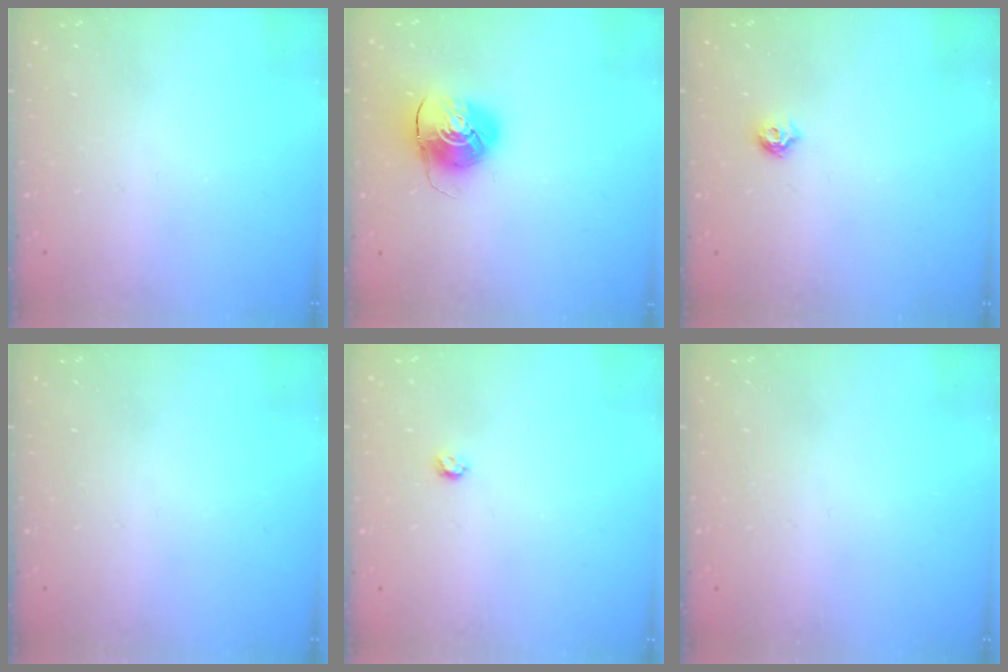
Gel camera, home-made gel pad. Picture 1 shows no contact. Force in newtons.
{"total": 9.1, "press": 9.1, "slide": 0.5}
{"total": 5.1, "press": 5.0, "slide": 0.9}
{"total": 0.0}
{"total": 3.2, "press": 3.2, "slide": 0.5}
{"total": 0.9, "press": 0.9, "slide": 0.1}